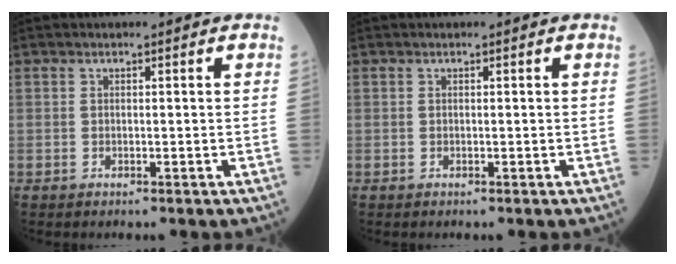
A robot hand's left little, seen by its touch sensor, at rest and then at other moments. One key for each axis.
{"total": 0.0}